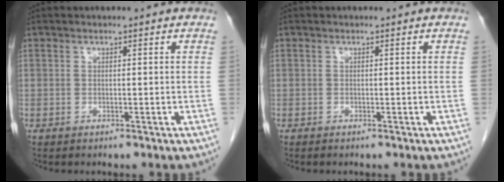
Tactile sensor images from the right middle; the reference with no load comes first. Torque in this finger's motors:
{"motor_torque": [-0.27, -0.03, -0.02, -0.01]}